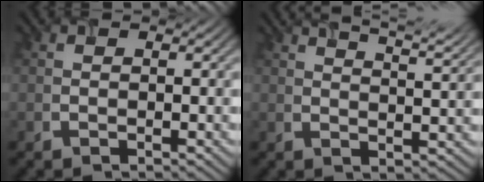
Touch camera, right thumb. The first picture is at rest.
{"total": 9.3, "force": [7.1, 2.3, 5.6], "torque": [-0.069, 0.016, 0.074]}